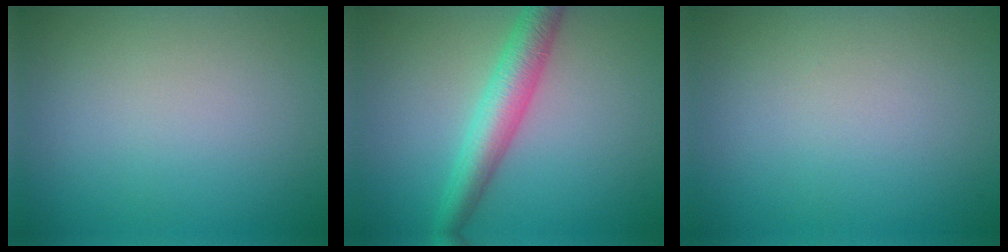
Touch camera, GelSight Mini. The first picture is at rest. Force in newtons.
{"total": 4.6, "press": 4.6, "slide": 0.2}
{"total": 0.0}